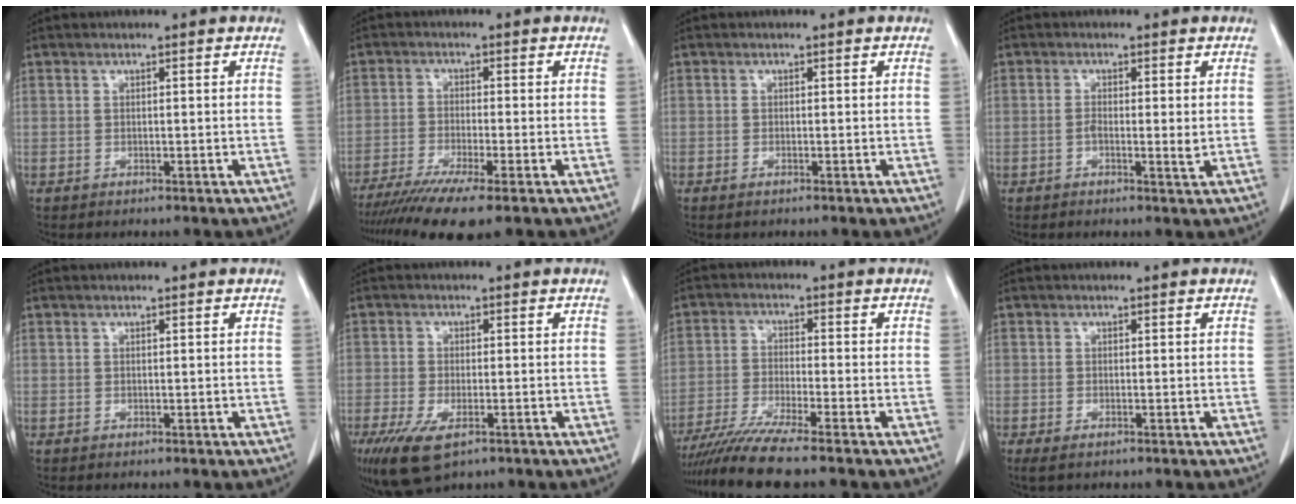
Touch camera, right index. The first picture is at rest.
{"total": 9.2, "force": [-6.7, 0.0, 6.3], "torque": [-0.105, -0.019, -0.110]}
{"total": 0.7, "force": [-0.5, 0.1, 0.4], "torque": [-0.007, -0.001, -0.008]}
{"total": 2.3, "force": [-0.1, 0.4, 2.2], "torque": [-0.034, -0.001, 0.001]}
{"total": 0.0}
{"total": 9.1, "force": [-5.1, 3.7, 6.6], "torque": [-0.132, -0.023, -0.087]}
{"total": 8.9, "force": [-7.4, -1.1, 4.9], "torque": [-0.083, -0.030, -0.131]}
{"total": 1.8, "force": [-1.1, 0.6, 1.3], "torque": [-0.024, -0.004, -0.016]}